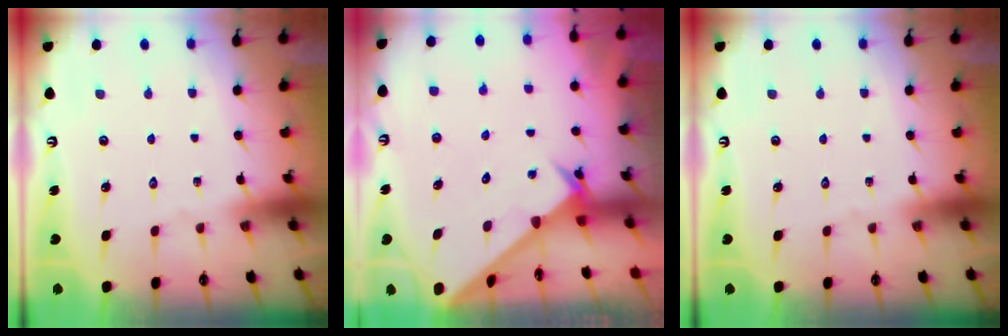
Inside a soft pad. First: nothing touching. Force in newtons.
{"total": 2.6, "press": 2.6, "slide": 0.2}
{"total": 0.0}